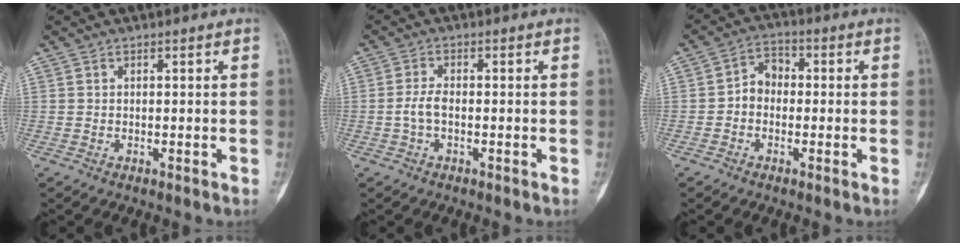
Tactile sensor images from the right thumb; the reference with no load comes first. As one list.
[{"total": 2.9, "force": [-0.7, 1.3, 2.5], "torque": [-0.059, 0.007, -0.015]}, {"total": 4.9, "force": [-0.7, 4.0, 2.7], "torque": [-0.026, 0.021, -0.026]}]